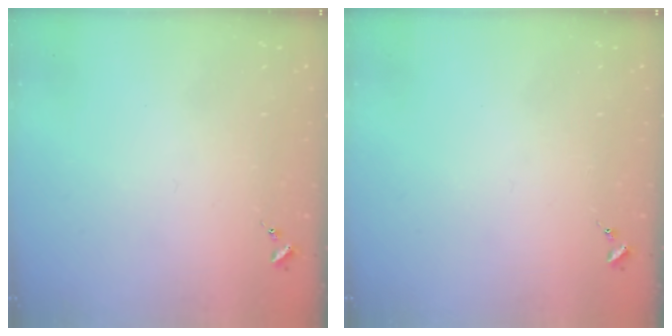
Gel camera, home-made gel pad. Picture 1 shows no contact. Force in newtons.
{"total": 0.0}